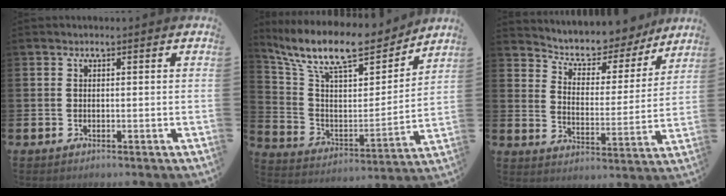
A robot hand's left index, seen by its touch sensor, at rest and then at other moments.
{"total": 12.8, "force": [11.0, 3.6, 5.6], "torque": [-0.136, -0.073, 0.189]}
{"total": 6.8, "force": [6.3, 2.4, 0.9], "torque": [-0.043, -0.053, 0.106]}